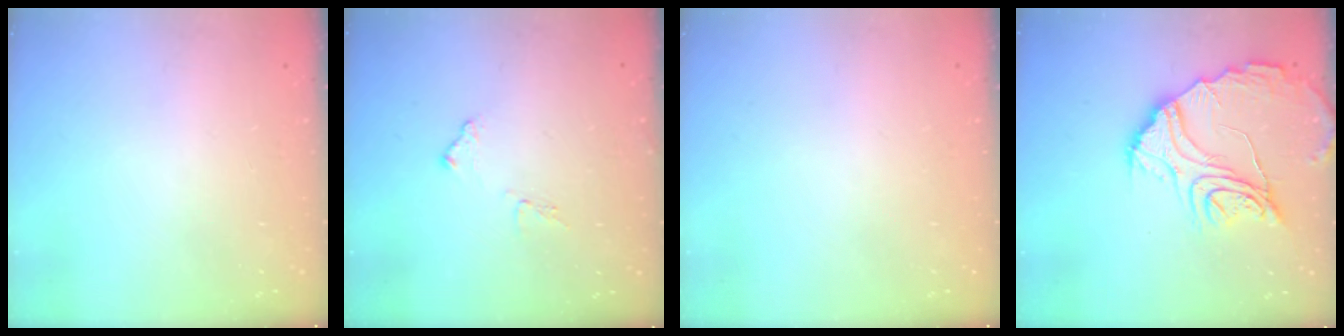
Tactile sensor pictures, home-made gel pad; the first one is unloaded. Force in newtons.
{"total": 8.0, "press": 8.0, "slide": 0.4}
{"total": 0.0}
{"total": 19.0, "press": 19.0, "slide": 1.6}